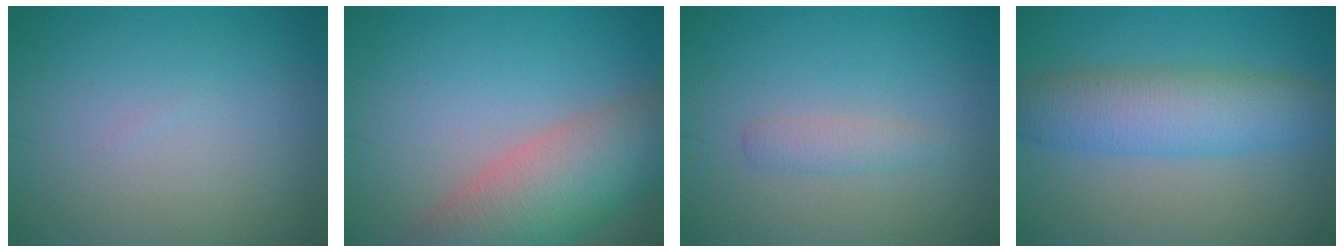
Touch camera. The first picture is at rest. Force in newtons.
{"total": 8.9, "press": 8.9, "slide": 0.4}
{"total": 1.5, "press": 1.5, "slide": 0.0}
{"total": 6.4, "press": 6.4, "slide": 0.1}